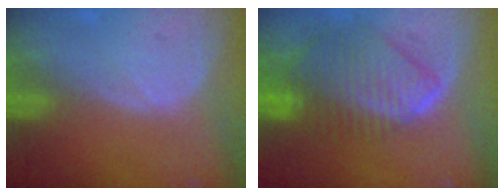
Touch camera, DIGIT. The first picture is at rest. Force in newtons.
{"total": 10.0, "press": 8.7, "slide": 4.9}